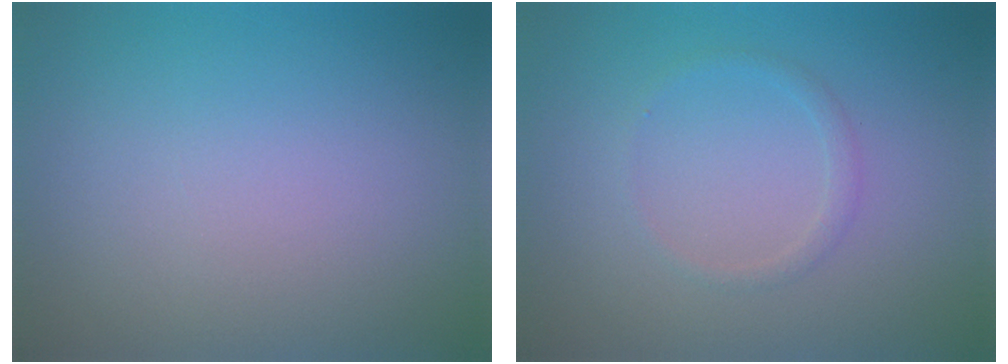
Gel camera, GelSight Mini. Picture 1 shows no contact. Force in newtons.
{"total": 1.0, "press": 1.0, "slide": 0.1}